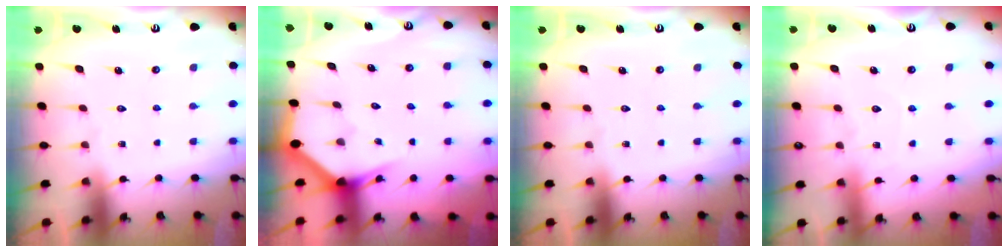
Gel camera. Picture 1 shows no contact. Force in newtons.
{"total": 3.0, "press": 3.0, "slide": 0.1}
{"total": 0.0}
{"total": 4.7, "press": 4.7, "slide": 0.7}